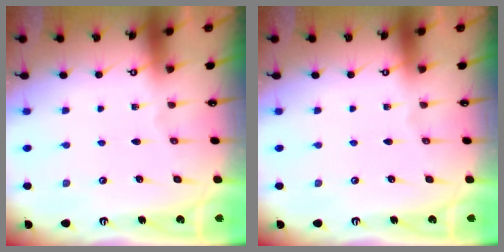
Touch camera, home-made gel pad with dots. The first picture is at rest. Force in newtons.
{"total": 0.0}